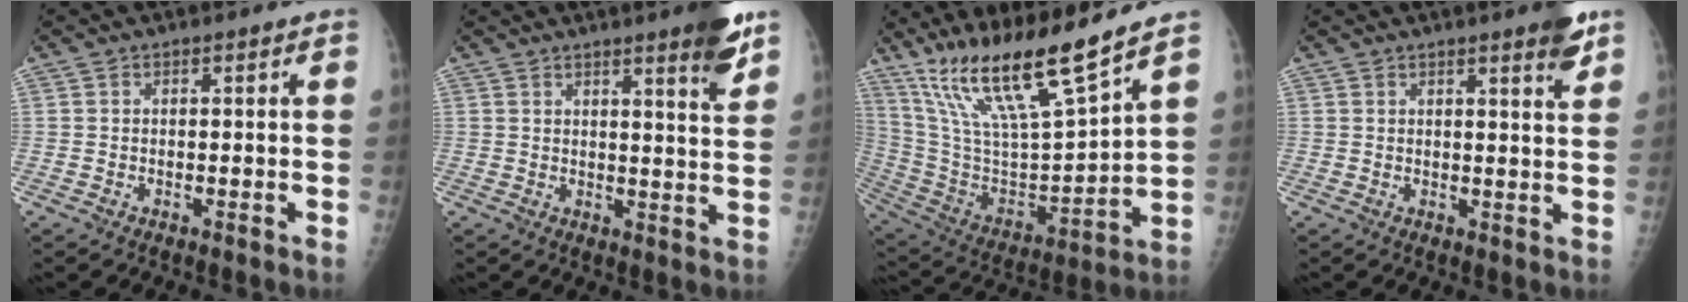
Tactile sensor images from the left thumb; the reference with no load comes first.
{"total": 7.3, "force": [4.8, 0.7, 5.4], "torque": [-0.061, -0.030, 0.062]}
{"total": 20.2, "force": [15.1, 2.2, 13.3], "torque": [-0.224, -0.070, 0.291]}
{"total": 4.8, "force": [3.2, 0.6, 3.5], "torque": [-0.039, -0.018, 0.038]}